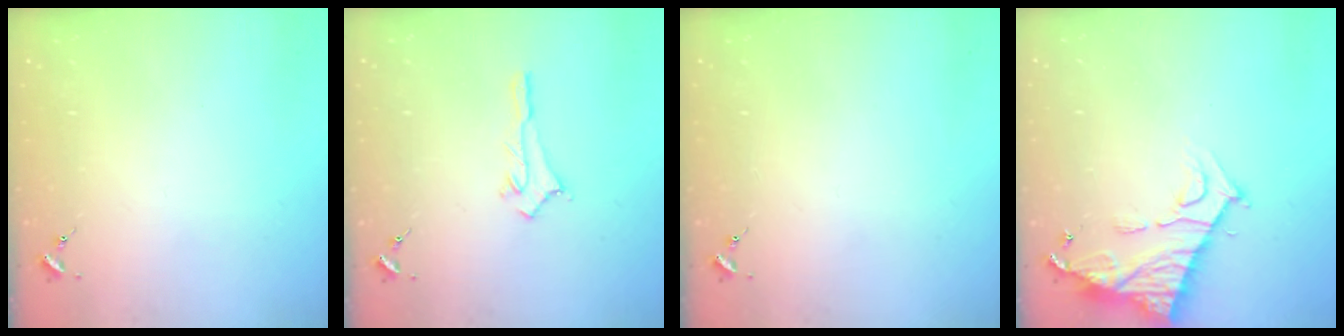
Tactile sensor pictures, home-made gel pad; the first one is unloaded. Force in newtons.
{"total": 2.9, "press": 2.9, "slide": 0.3}
{"total": 0.0}
{"total": 11.7, "press": 11.6, "slide": 0.8}